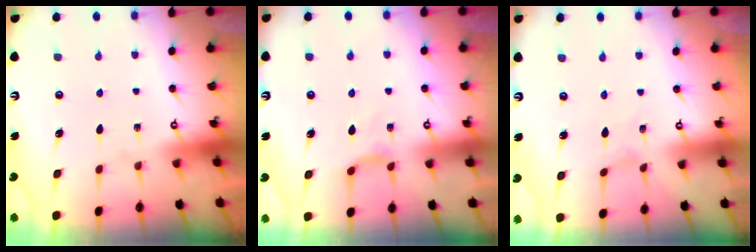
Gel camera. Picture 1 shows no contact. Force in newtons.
{"total": 3.5, "press": 3.4, "slide": 0.5}
{"total": 0.0}